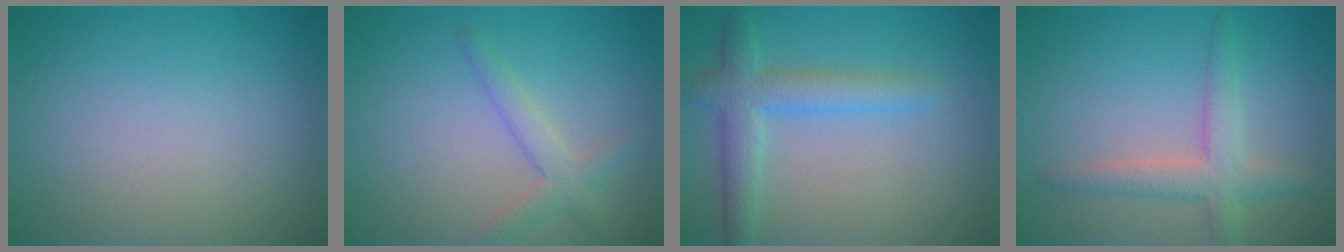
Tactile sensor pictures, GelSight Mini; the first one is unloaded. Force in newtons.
{"total": 2.2, "press": 2.2, "slide": 0.1}
{"total": 2.9, "press": 2.9, "slide": 0.1}
{"total": 3.4, "press": 3.4, "slide": 0.2}